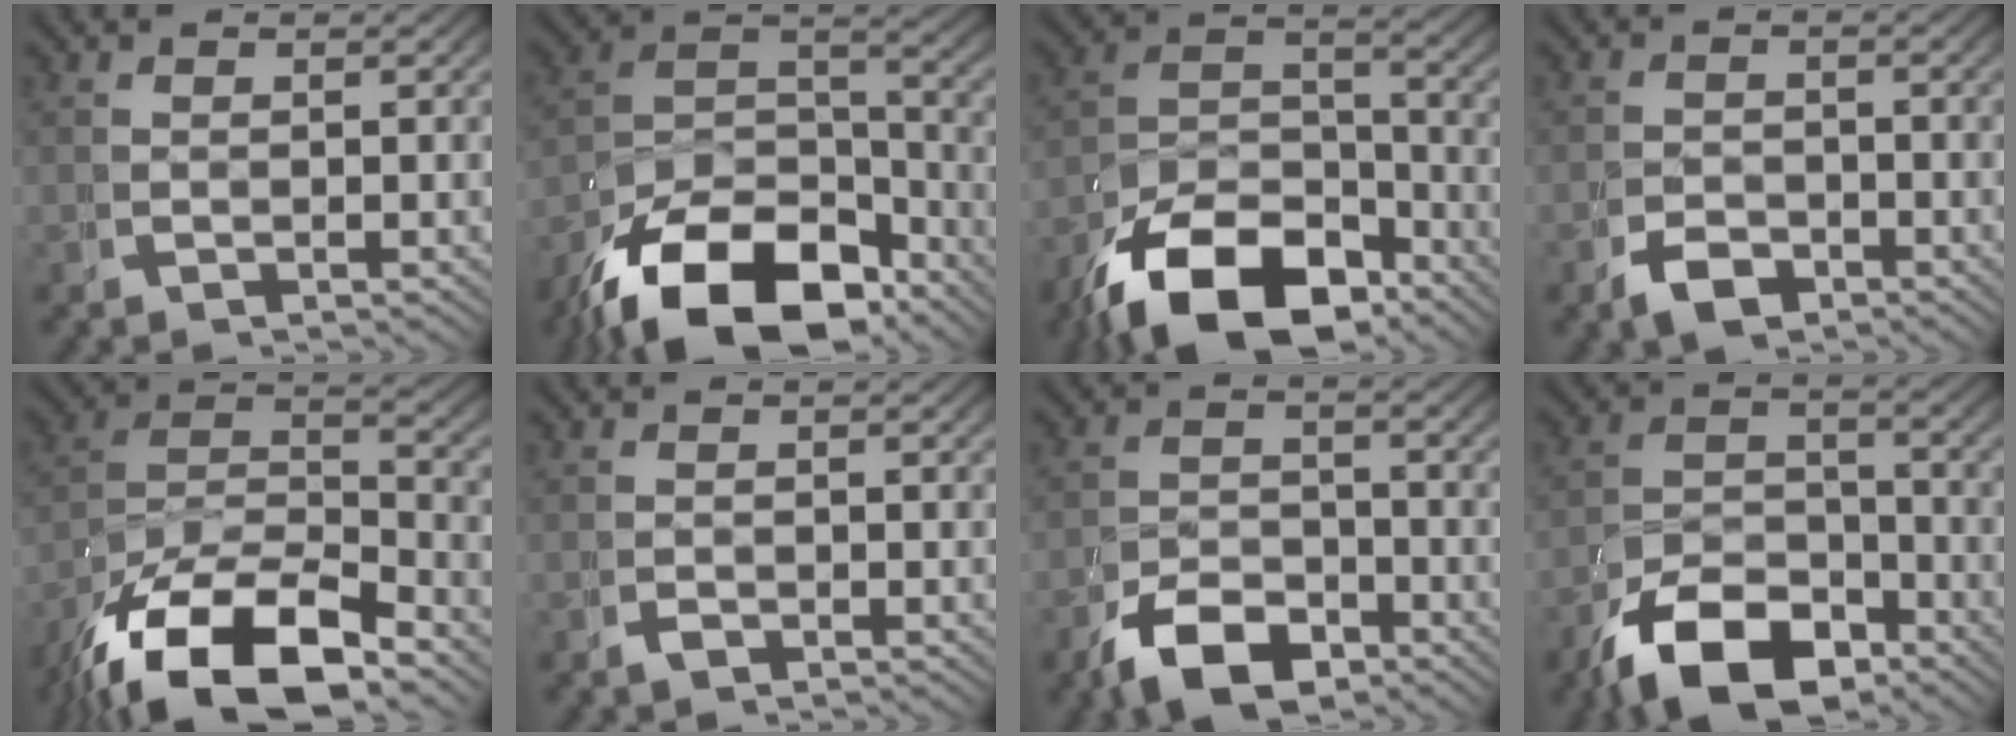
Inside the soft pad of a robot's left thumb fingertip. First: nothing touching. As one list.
[{"total": 12.5, "force": [-5.9, 7.1, 8.4], "torque": [-0.163, -0.051, -0.076]}, {"total": 12.1, "force": [-6.6, 6.9, 7.4], "torque": [-0.133, -0.046, -0.092]}, {"total": 2.3, "force": [-2.0, 1.0, 0.7], "torque": [0.000, -0.002, -0.039]}, {"total": 13.2, "force": [-4.7, 8.0, 9.4], "torque": [-0.189, -0.040, -0.065]}, {"total": 0.8, "force": [-0.7, 0.1, 0.1], "torque": [0.004, 0.002, -0.017]}, {"total": 5.0, "force": [-3.6, 2.6, 2.4], "torque": [-0.023, -0.010, -0.066]}, {"total": 8.4, "force": [-5.3, 4.7, 4.5], "torque": [-0.062, -0.025, -0.084]}]